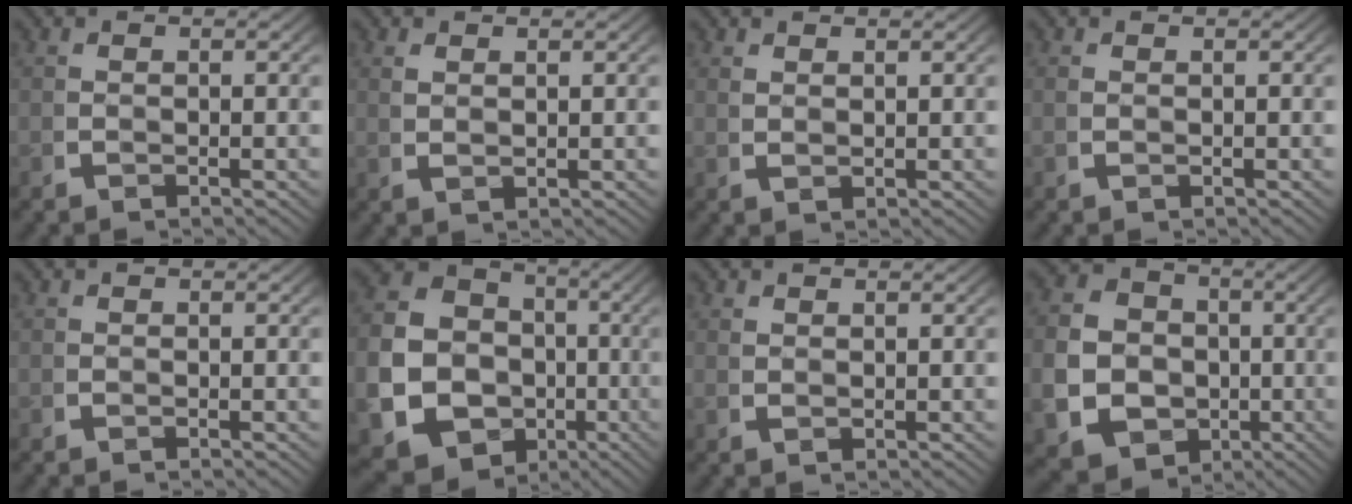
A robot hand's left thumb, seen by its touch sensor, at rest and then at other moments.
{"total": 1.0, "force": [0.8, -0.1, 0.4], "torque": [-0.002, 0.006, 0.021]}
{"total": 1.0, "force": [0.9, -0.4, 0.1], "torque": [0.005, 0.008, 0.022]}
{"total": 0.0}
{"total": 0.0}
{"total": 17.5, "force": [-4.7, 15.2, 7.1], "torque": [-0.189, -0.070, -0.073]}
{"total": 0.7, "force": [0.6, -0.3, 0.1], "torque": [0.001, 0.006, 0.015]}
{"total": 13.5, "force": [-3.6, 11.7, 5.6], "torque": [-0.140, -0.048, -0.058]}